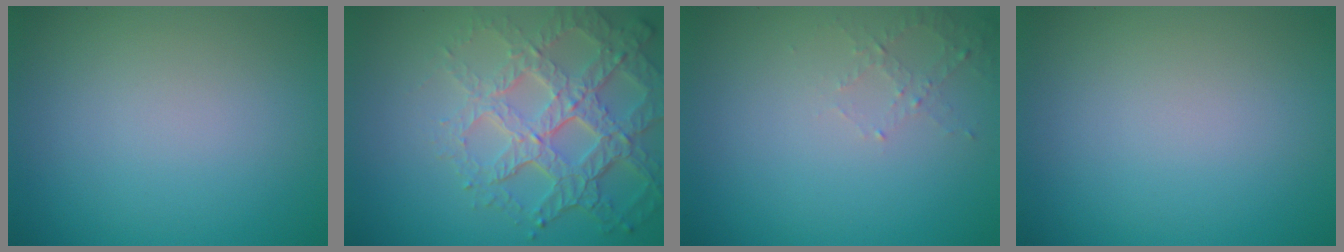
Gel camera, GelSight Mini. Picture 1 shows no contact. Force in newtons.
{"total": 7.1, "press": 5.1, "slide": 5.0}
{"total": 1.3, "press": 1.3, "slide": 0.4}
{"total": 0.0}